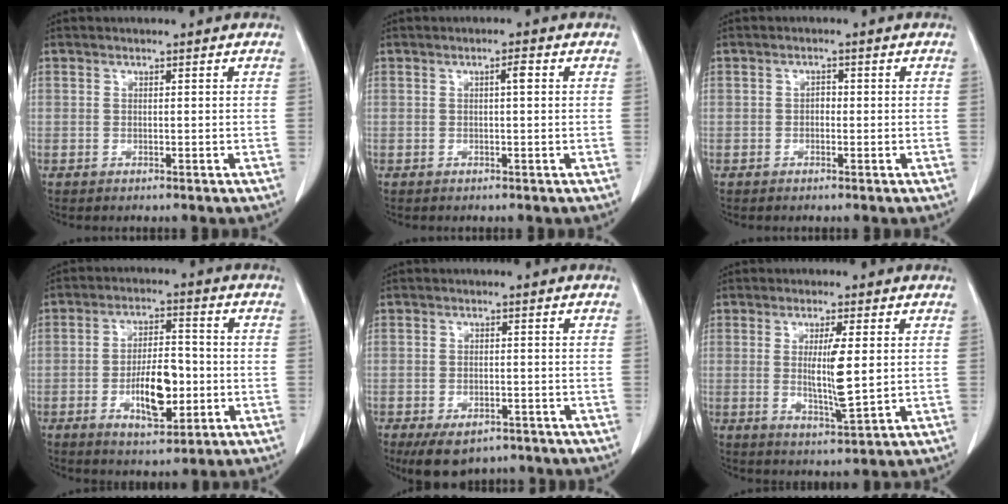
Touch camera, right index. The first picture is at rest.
{"total": 1.5, "force": [0.3, 0.1, 1.4], "torque": [-0.024, 0.004, 0.004]}
{"total": 1.1, "force": [-0.2, 0.7, 0.7], "torque": [-0.009, 0.004, -0.006]}
{"total": 9.3, "force": [-2.4, 3.6, 8.3], "torque": [-0.148, 0.005, -0.035]}
{"total": 7.0, "force": [-5.0, 3.5, 3.4], "torque": [-0.052, -0.003, -0.070]}
{"total": 7.3, "force": [0.6, 0.5, 7.2], "torque": [-0.126, -0.017, 0.012]}